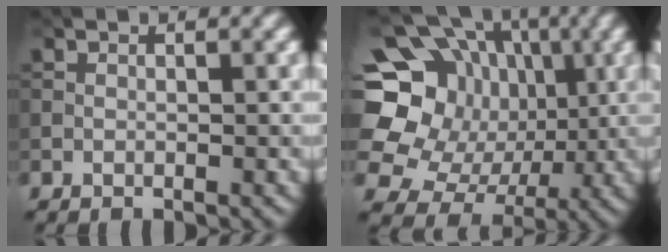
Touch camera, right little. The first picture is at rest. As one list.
[{"total": 18.4, "force": [1.5, 16.6, 7.9], "torque": [-0.192, 0.035, 0.015]}]